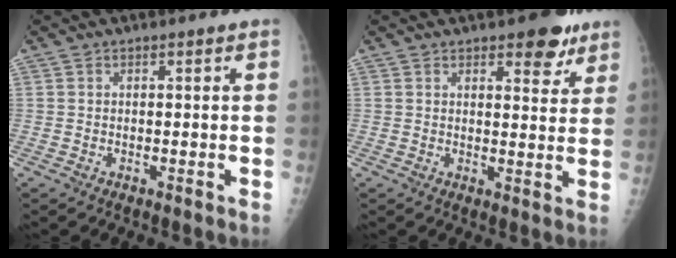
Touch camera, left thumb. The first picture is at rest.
{"total": 6.6, "force": [4.4, 2.9, 3.9], "torque": [-0.019, -0.022, 0.055]}